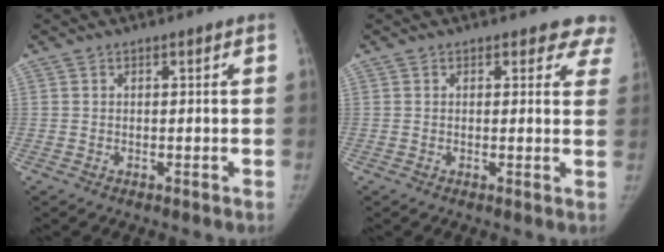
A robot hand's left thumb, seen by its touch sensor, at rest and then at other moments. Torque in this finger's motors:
{"motor_torque": [0.47, -0.16, 0.56, -0.19, -0.01]}